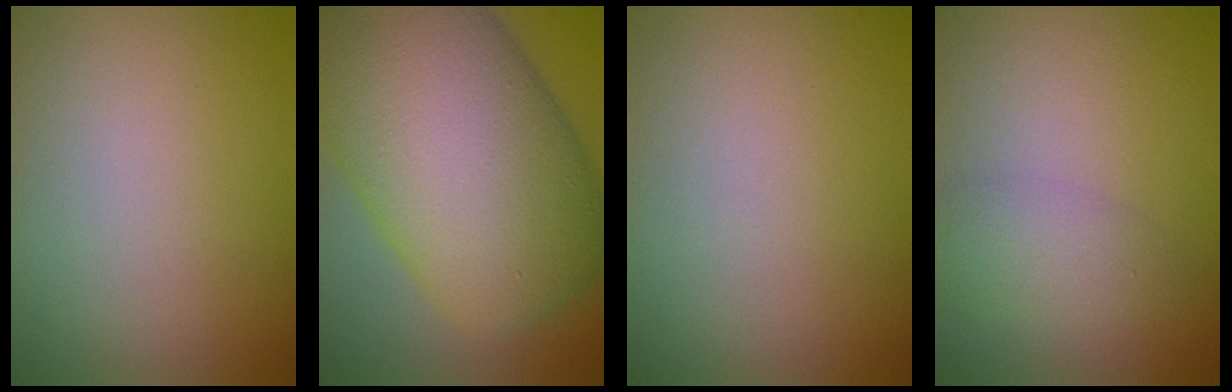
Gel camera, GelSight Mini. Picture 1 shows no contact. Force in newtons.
{"total": 16.4, "press": 16.4, "slide": 0.4}
{"total": 0.0}
{"total": 2.4, "press": 2.4, "slide": 0.1}